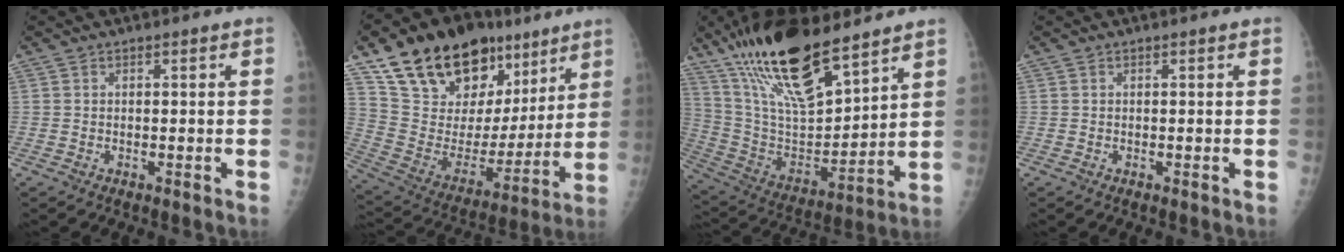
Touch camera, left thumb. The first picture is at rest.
{"total": 26.9, "force": [16.8, 15.1, 14.8], "torque": [-0.208, -0.028, 0.292]}
{"total": 23.8, "force": [16.7, 7.5, 15.3], "torque": [-0.254, -0.066, 0.309]}
{"total": 0.0}